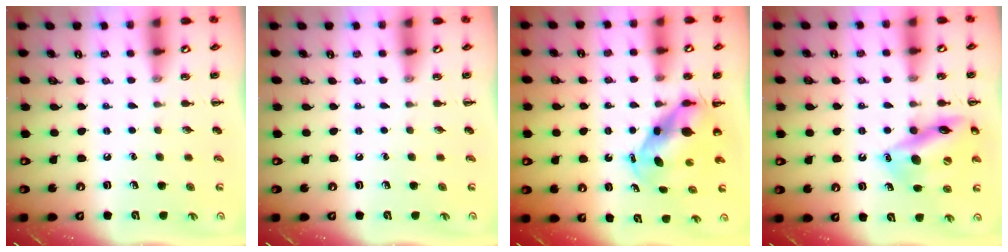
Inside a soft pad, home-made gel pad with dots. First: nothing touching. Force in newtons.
{"total": 0.0}
{"total": 6.6, "press": 6.5, "slide": 1.4}
{"total": 16.3, "press": 16.1, "slide": 2.2}